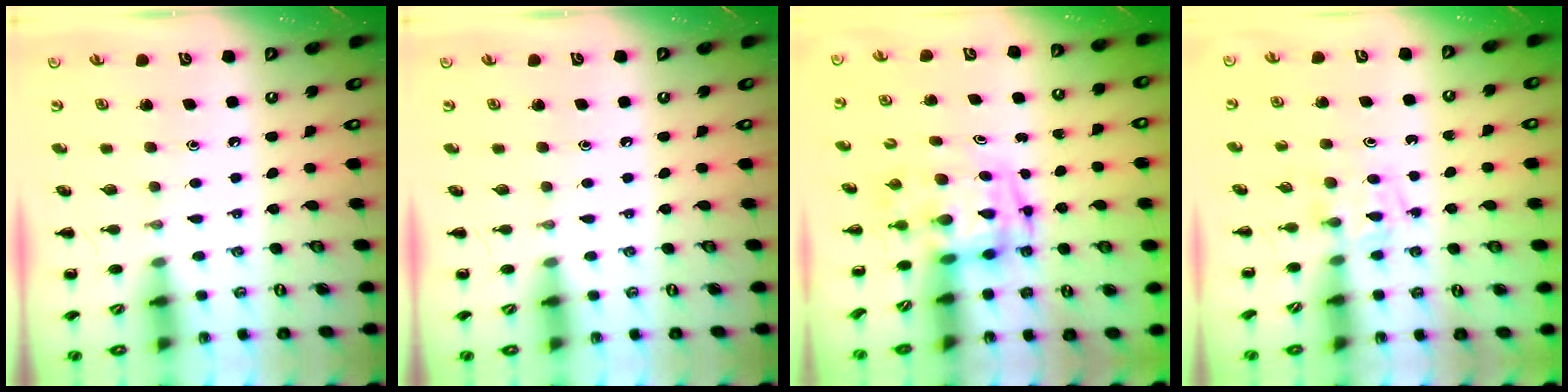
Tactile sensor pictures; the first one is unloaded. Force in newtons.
{"total": 0.0}
{"total": 3.3, "press": 3.3, "slide": 0.7}
{"total": 3.8, "press": 3.5, "slide": 1.4}